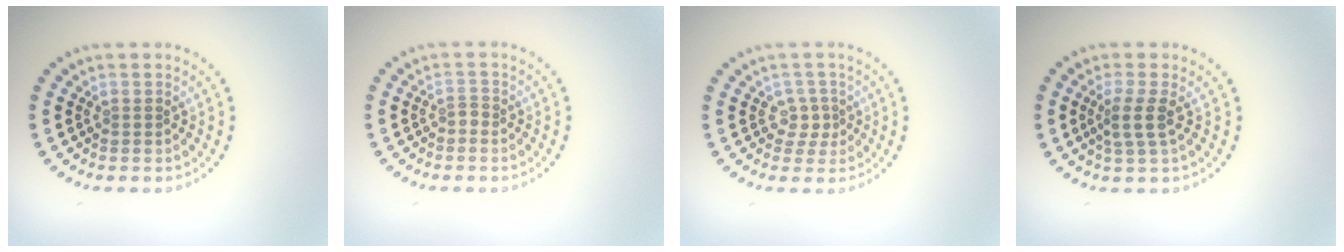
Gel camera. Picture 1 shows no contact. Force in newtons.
{"total": 0.9, "press": 0.6, "slide": 0.7}
{"total": 1.7, "press": 1.3, "slide": 1.2}
{"total": 2.2, "press": 1.8, "slide": 1.3}